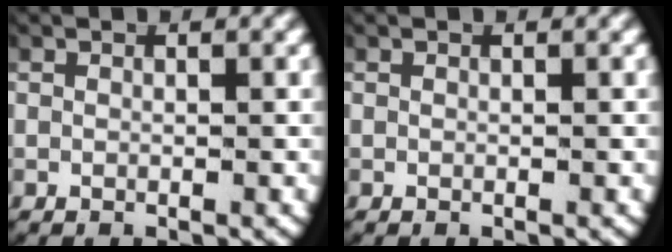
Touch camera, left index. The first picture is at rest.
{"total": 0.0}